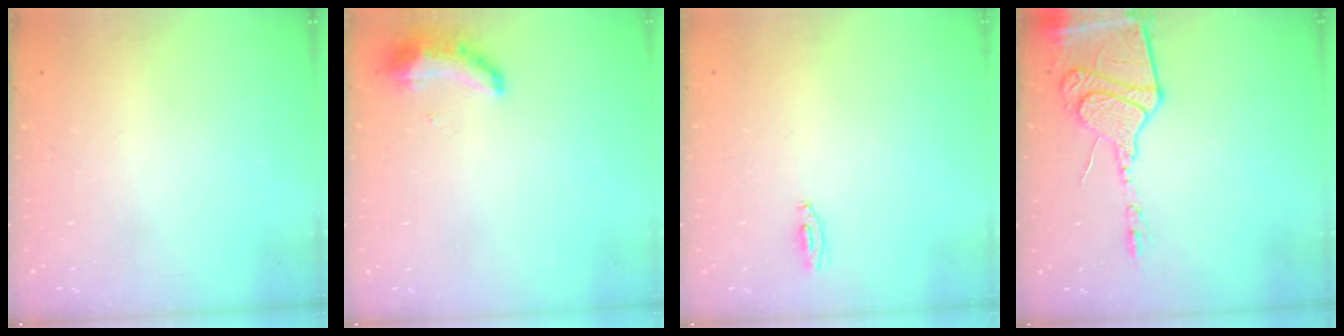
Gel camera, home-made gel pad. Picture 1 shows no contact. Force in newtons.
{"total": 8.8, "press": 8.7, "slide": 1.3}
{"total": 3.1, "press": 2.8, "slide": 1.3}
{"total": 15.2, "press": 15.1, "slide": 2.1}